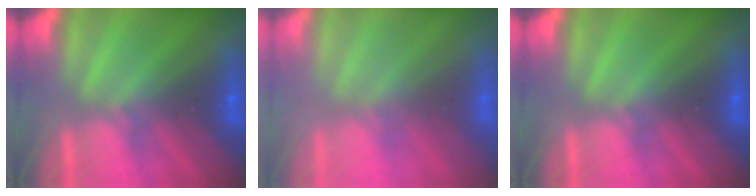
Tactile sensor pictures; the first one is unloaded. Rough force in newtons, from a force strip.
{"total": 2.5}
{"total": 0.0}